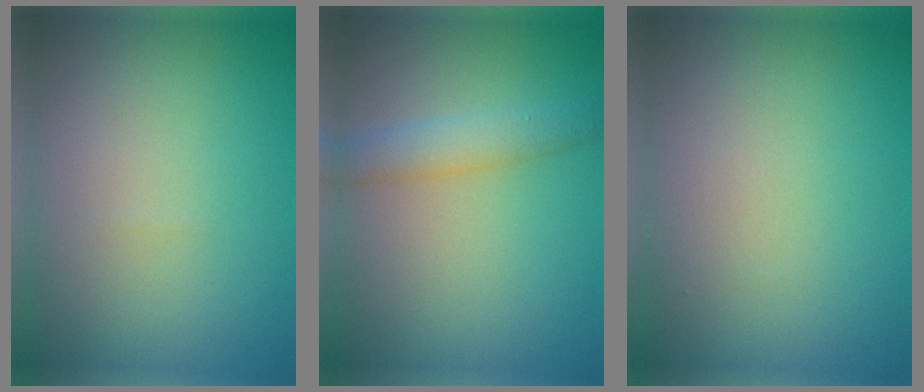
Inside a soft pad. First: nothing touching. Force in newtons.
{"total": 2.7, "press": 2.6, "slide": 0.2}
{"total": 0.0}